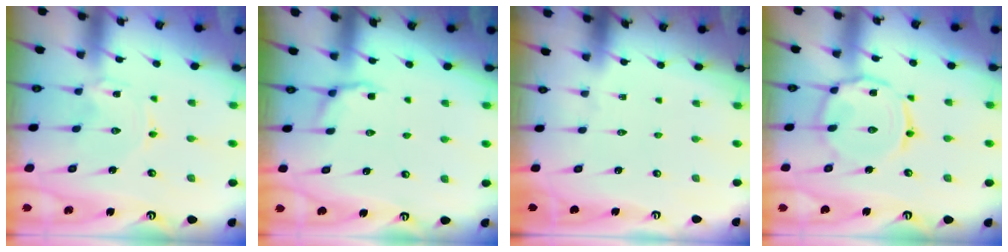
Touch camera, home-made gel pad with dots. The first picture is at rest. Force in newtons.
{"total": 2.8, "press": 2.0, "slide": 2.0}
{"total": 0.0}
{"total": 9.5, "press": 9.5, "slide": 0.7}